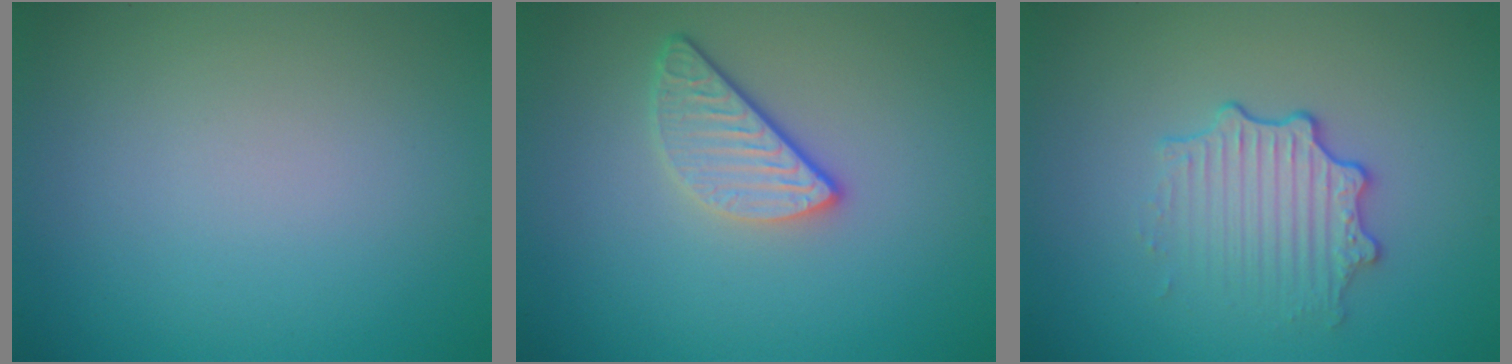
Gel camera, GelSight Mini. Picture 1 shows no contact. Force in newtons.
{"total": 2.9, "press": 2.3, "slide": 1.7}
{"total": 3.2, "press": 2.7, "slide": 1.8}